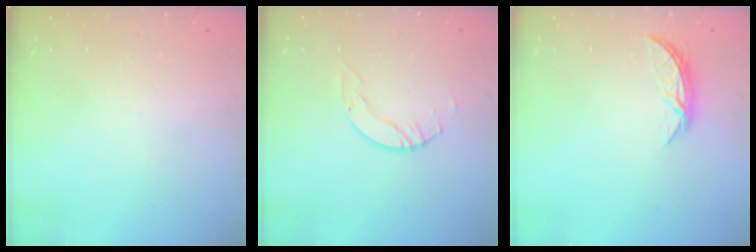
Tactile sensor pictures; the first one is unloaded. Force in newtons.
{"total": 2.1, "press": 2.1, "slide": 0.3}
{"total": 5.6, "press": 5.6, "slide": 0.5}